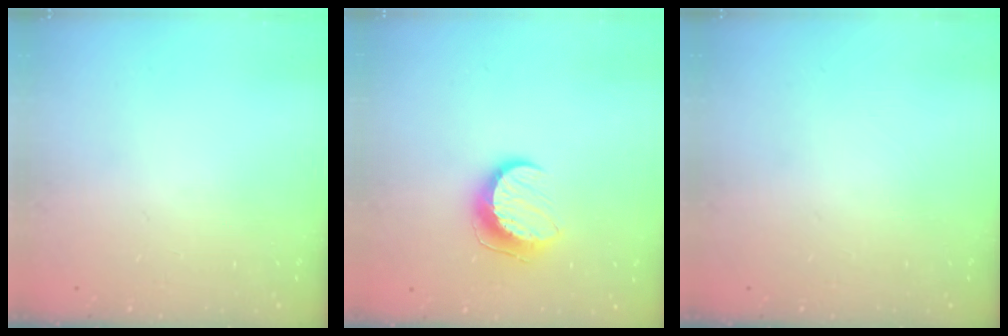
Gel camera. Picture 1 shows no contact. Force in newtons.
{"total": 10.3, "press": 10.3, "slide": 0.3}
{"total": 0.0}